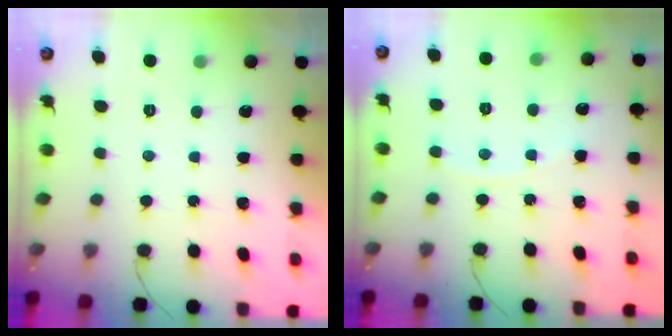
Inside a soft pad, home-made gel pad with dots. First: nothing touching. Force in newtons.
{"total": 2.6, "press": 2.6, "slide": 0.3}